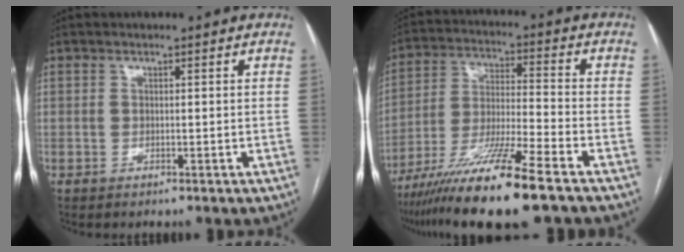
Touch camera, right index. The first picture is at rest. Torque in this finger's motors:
{"motor_torque": [1.01, -1.13, 1.04, 0.21]}